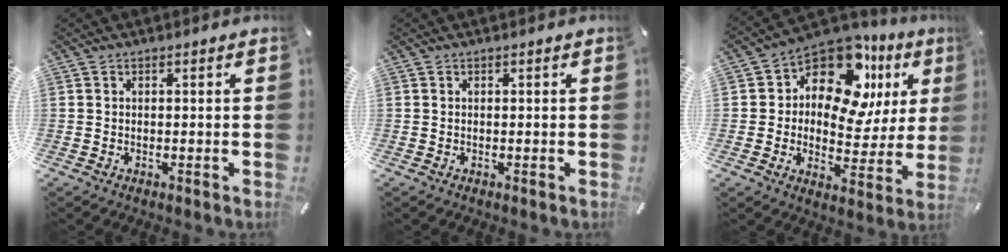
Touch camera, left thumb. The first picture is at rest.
{"total": 0.0}
{"total": 14.9, "force": [7.3, 9.2, 9.1], "torque": [-0.143, -0.055, 0.129]}